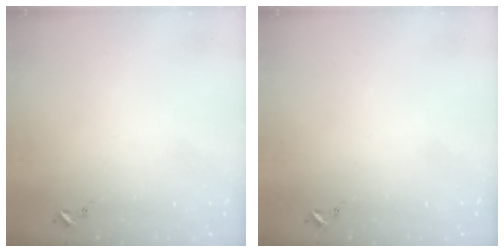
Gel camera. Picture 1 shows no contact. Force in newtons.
{"total": 0.0}